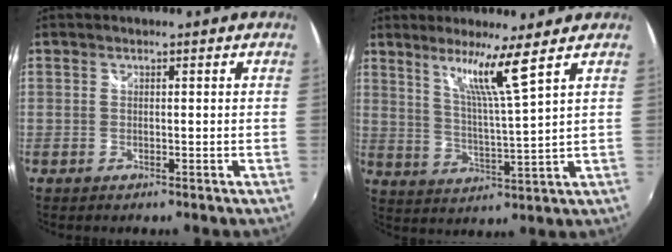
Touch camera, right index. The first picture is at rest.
{"total": 8.0, "force": [5.2, -1.8, 5.8], "torque": [-0.095, -0.006, 0.097]}